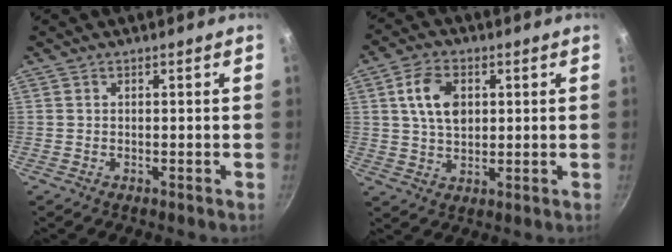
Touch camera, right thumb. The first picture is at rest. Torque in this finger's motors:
{"motor_torque": [-0.52, 0.70, 0.69, -0.55, 0.27]}